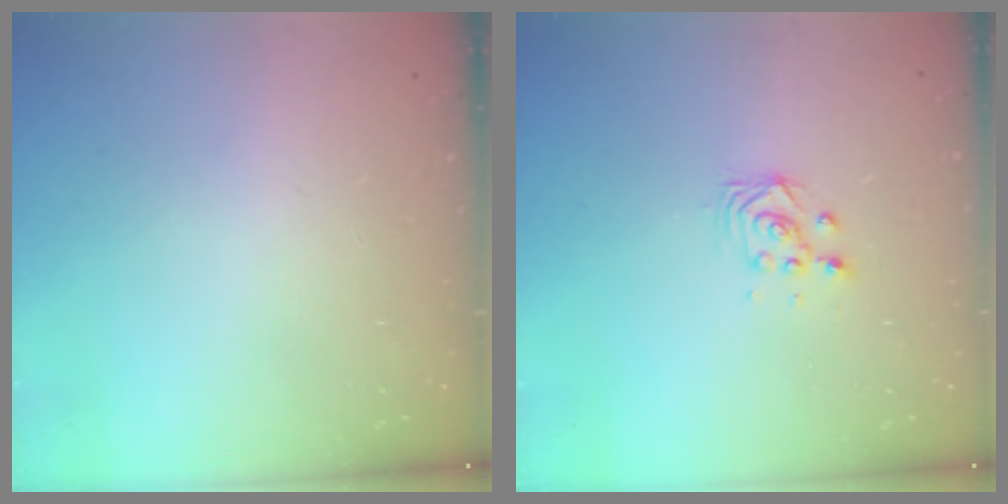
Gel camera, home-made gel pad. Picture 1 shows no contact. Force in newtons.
{"total": 2.9, "press": 2.9, "slide": 0.4}